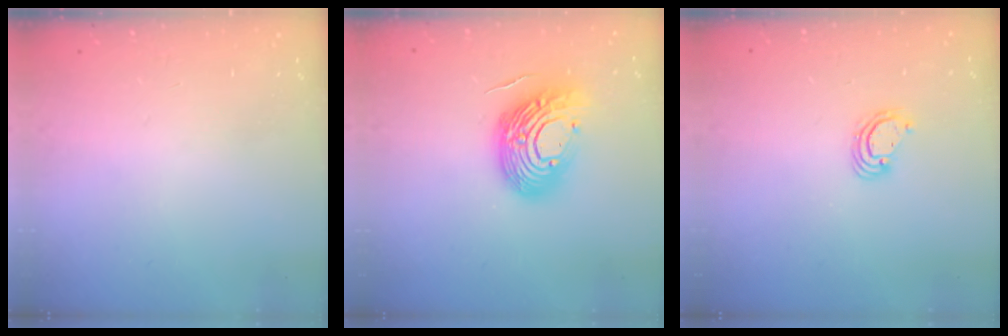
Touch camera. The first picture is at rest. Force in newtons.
{"total": 17.4, "press": 17.3, "slide": 2.1}
{"total": 3.7, "press": 3.7, "slide": 0.3}